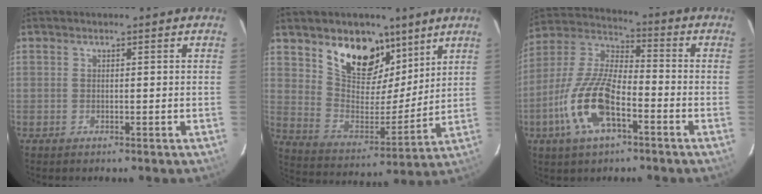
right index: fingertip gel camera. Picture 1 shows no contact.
{"total": 16.1, "force": [10.2, 9.1, 8.6], "torque": [-0.158, -0.002, 0.186]}
{"total": 15.5, "force": [-6.4, 6.0, 12.7], "torque": [-0.274, -0.006, -0.128]}